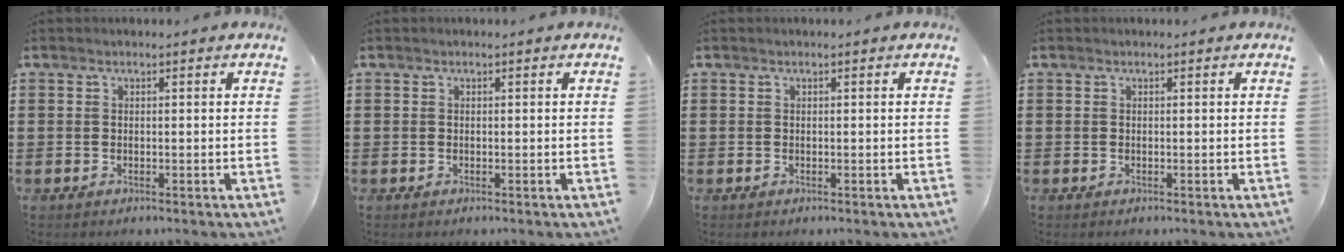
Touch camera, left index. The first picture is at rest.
{"total": 0.0}
{"total": 0.0}
{"total": 0.0}